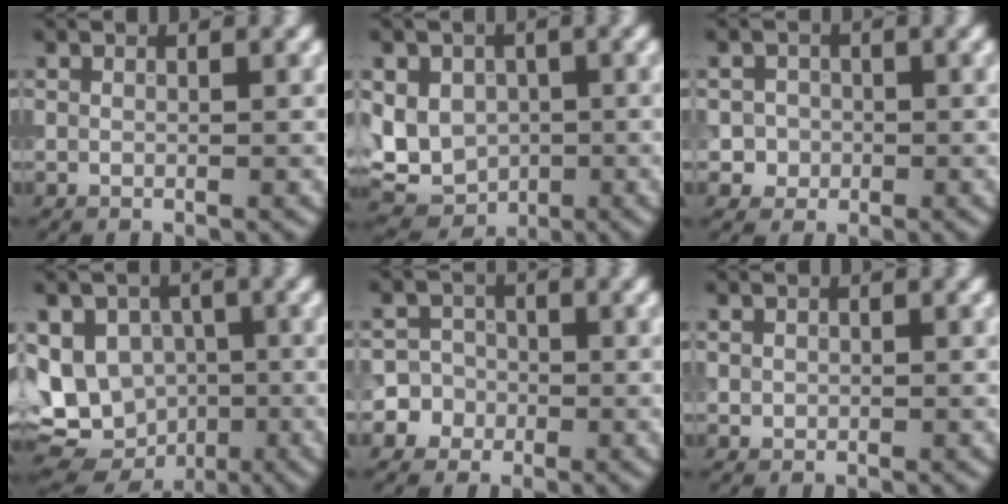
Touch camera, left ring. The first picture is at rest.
{"total": 6.4, "force": [0.3, 5.4, 3.4], "torque": [-0.054, 0.002, -0.002]}
{"total": 1.8, "force": [-0.3, 1.8, 0.2], "torque": [0.022, -0.003, -0.008]}
{"total": 11.8, "force": [-2.1, 10.0, 5.9], "torque": [-0.094, -0.014, -0.047]}
{"total": 5.0, "force": [-1.9, 4.5, 0.5], "torque": [0.016, 0.010, -0.054]}
{"total": 0.6, "force": [0.0, 0.6, 0.1], "torque": [0.004, -0.002, 0.000]}